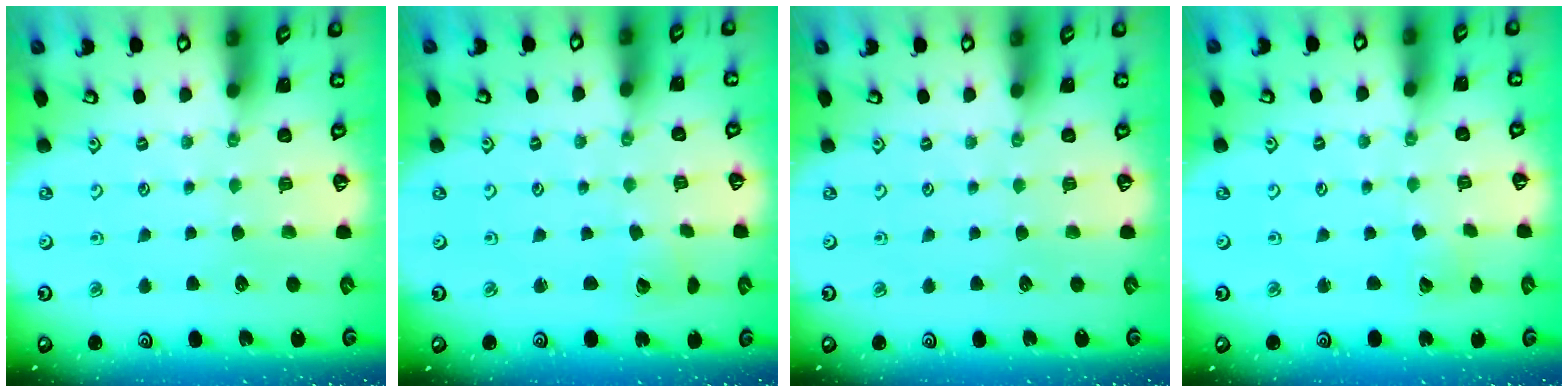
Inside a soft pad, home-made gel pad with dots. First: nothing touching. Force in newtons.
{"total": 2.2, "press": 2.2, "slide": 0.1}
{"total": 0.0}
{"total": 2.9, "press": 2.9, "slide": 0.3}